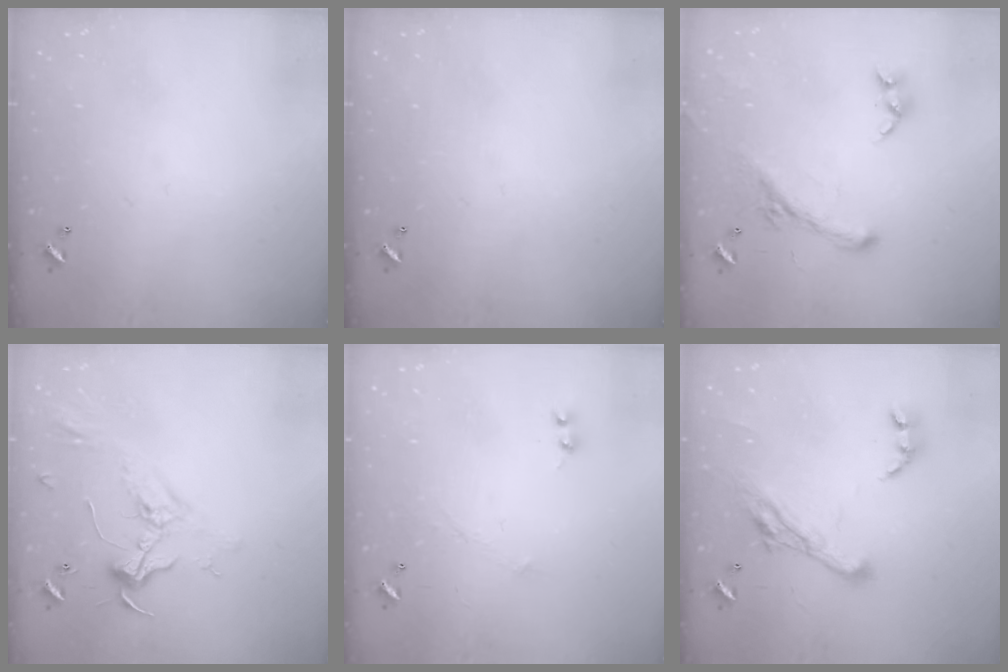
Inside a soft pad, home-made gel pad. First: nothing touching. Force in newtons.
{"total": 0.0}
{"total": 2.5, "press": 2.0, "slide": 1.4}
{"total": 2.4, "press": 2.3, "slide": 0.8}
{"total": 0.0}
{"total": 10.6, "press": 10.5, "slide": 1.7}